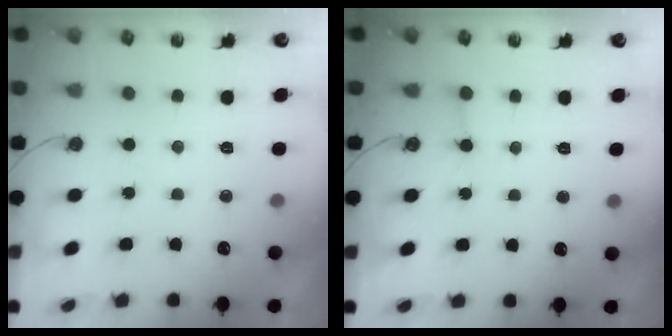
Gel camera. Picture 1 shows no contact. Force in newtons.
{"total": 1.7, "press": 1.7, "slide": 0.1}